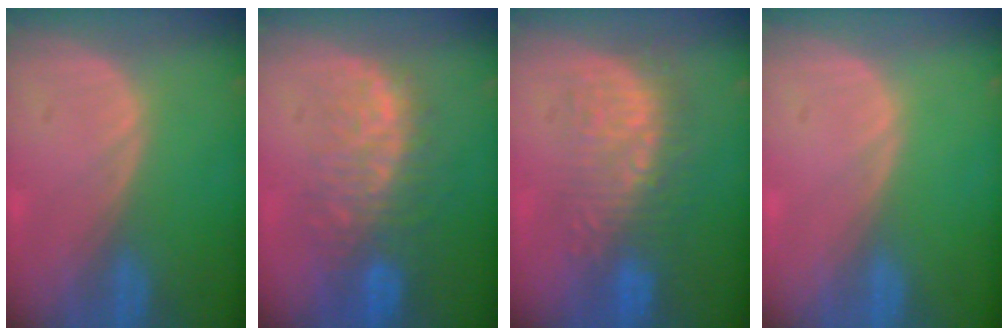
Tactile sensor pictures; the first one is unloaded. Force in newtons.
{"total": 9.7, "press": 8.5, "slide": 4.7}
{"total": 8.7, "press": 8.4, "slide": 2.5}
{"total": 0.0}